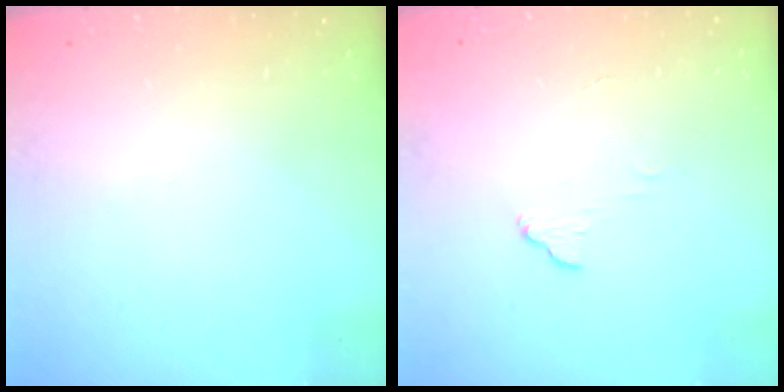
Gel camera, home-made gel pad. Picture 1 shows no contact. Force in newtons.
{"total": 4.5, "press": 4.5, "slide": 0.2}